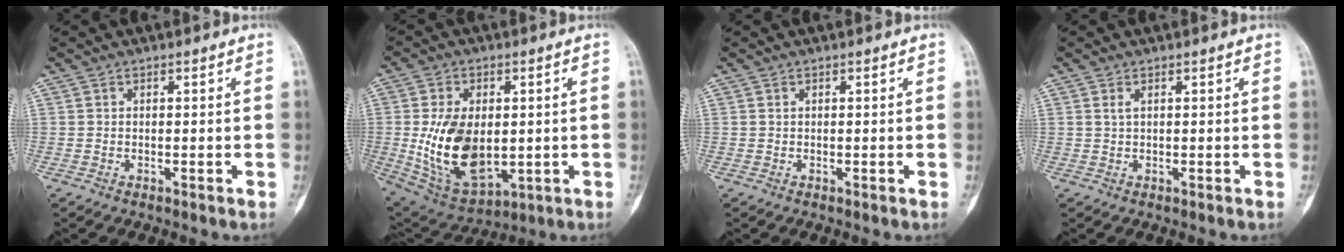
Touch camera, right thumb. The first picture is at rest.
{"total": 16.1, "force": [-0.8, 9.7, 12.9], "torque": [-0.217, -0.007, 0.013]}
{"total": 0.0}
{"total": 0.9, "force": [0.4, 0.4, 0.7], "torque": [-0.017, 0.005, 0.009]}